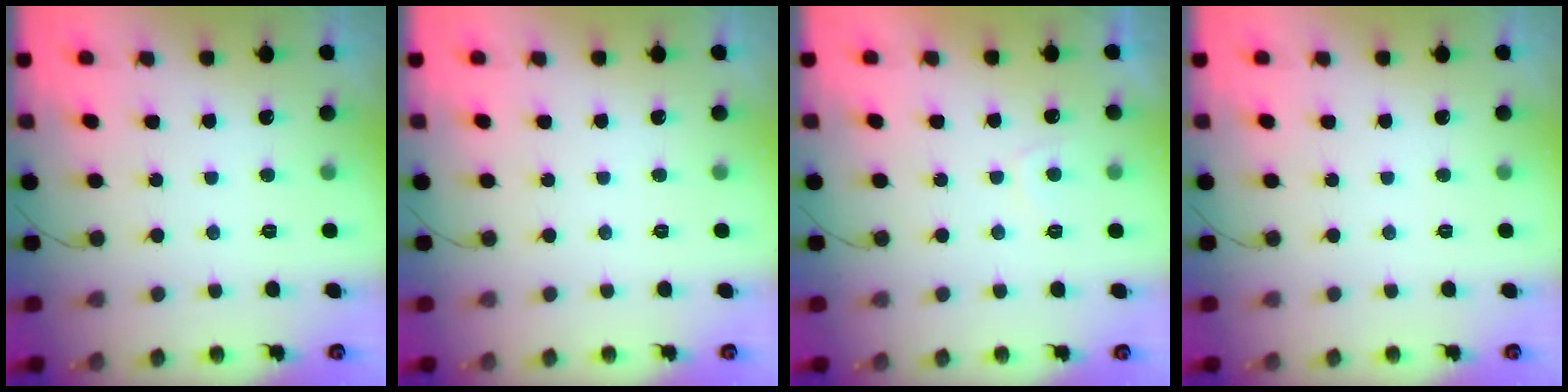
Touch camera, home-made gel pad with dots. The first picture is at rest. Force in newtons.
{"total": 0.0}
{"total": 1.8, "press": 1.6, "slide": 0.7}
{"total": 0.0}